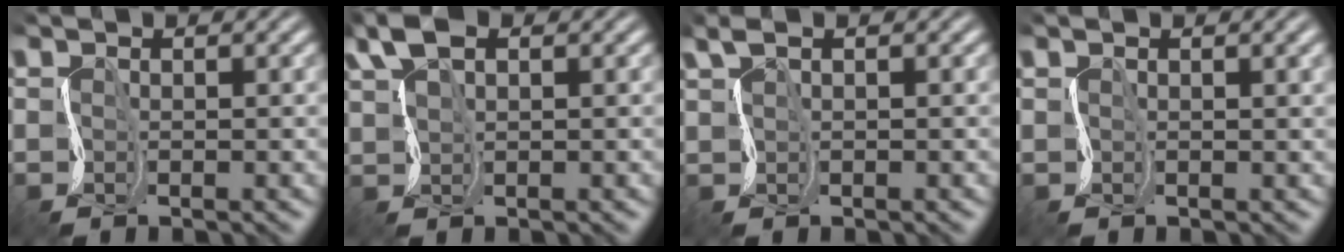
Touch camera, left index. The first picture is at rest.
{"total": 3.7, "force": [2.0, 2.1, 2.4], "torque": [-0.059, 0.010, 0.037]}
{"total": 1.8, "force": [1.2, 0.6, 1.1], "torque": [-0.031, 0.005, 0.025]}
{"total": 3.3, "force": [1.8, 1.2, 2.4], "torque": [-0.033, 0.011, 0.022]}